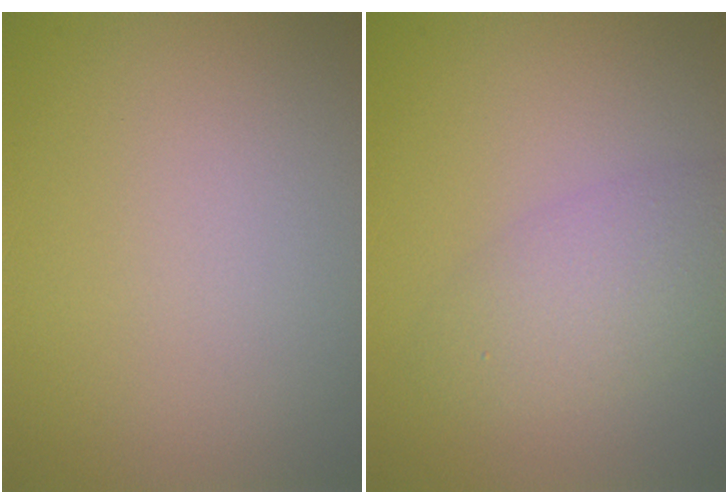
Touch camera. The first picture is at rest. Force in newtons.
{"total": 3.7, "press": 3.7, "slide": 0.1}